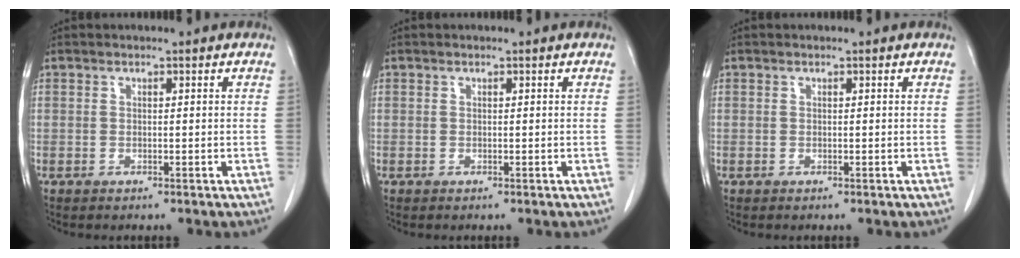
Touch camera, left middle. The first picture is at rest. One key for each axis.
{"total": 0.0}
{"total": 0.0}